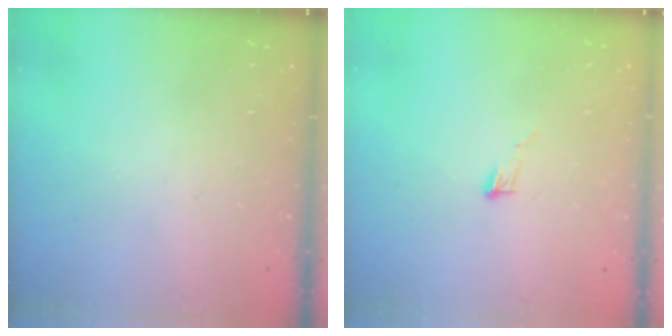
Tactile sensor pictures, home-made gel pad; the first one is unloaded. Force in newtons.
{"total": 3.4, "press": 3.4, "slide": 0.2}